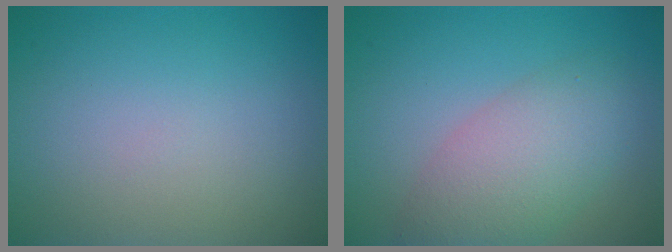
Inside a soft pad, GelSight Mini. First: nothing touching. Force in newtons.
{"total": 5.5, "press": 5.5, "slide": 0.2}